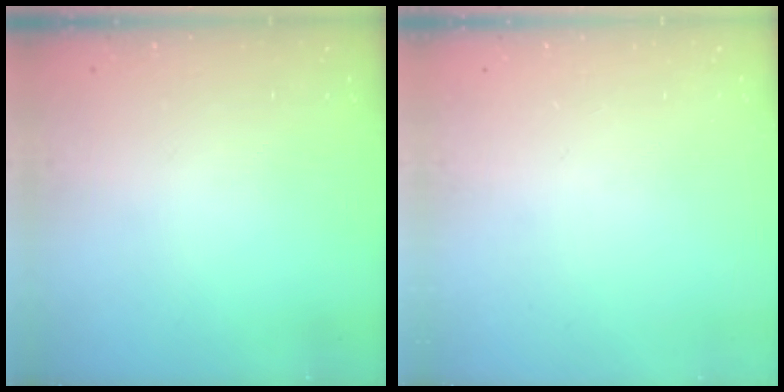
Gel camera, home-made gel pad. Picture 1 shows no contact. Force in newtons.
{"total": 0.0}